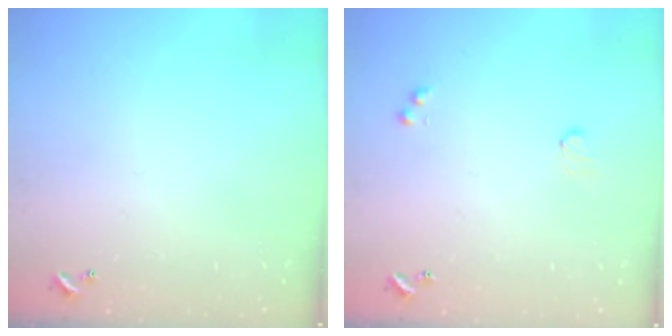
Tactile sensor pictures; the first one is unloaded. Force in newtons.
{"total": 3.2, "press": 3.1, "slide": 0.5}